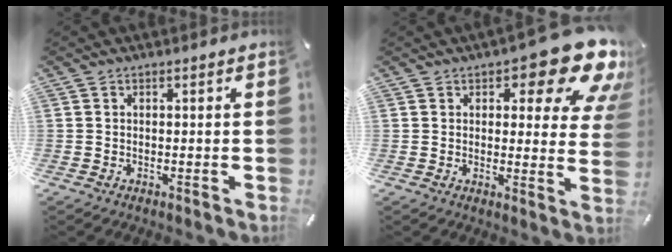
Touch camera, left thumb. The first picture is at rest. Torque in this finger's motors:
{"motor_torque": [0.94, 0.93, 1.40, -1.37, 0.27]}